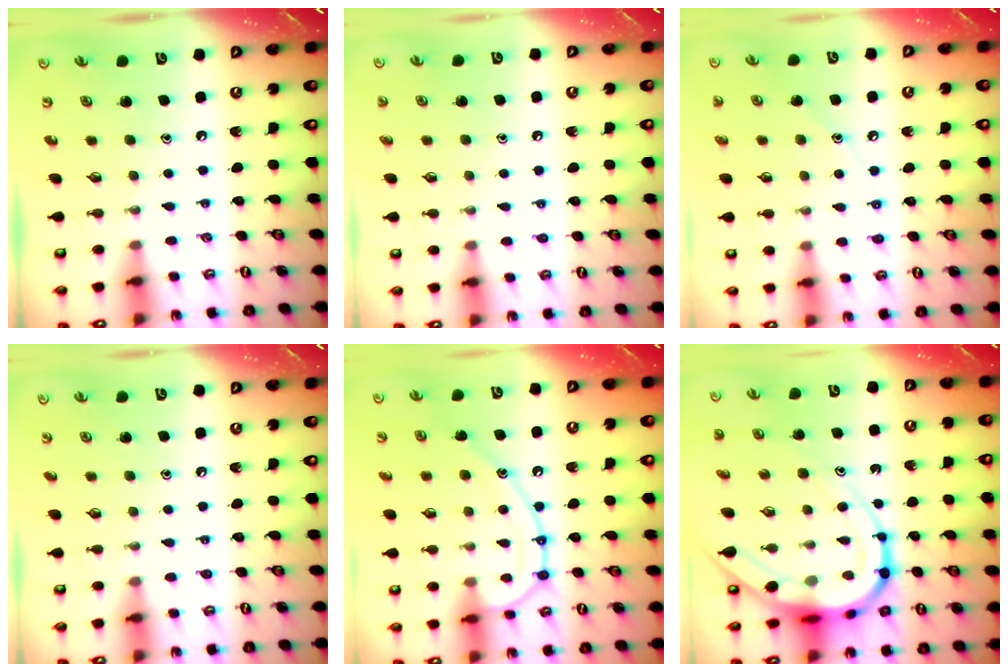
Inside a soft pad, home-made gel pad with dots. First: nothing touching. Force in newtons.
{"total": 3.9, "press": 3.8, "slide": 0.4}
{"total": 7.1, "press": 7.1, "slide": 0.4}
{"total": 2.9, "press": 2.8, "slide": 0.4}
{"total": 13.1, "press": 13.0, "slide": 1.4}
{"total": 16.8, "press": 16.7, "slide": 1.9}